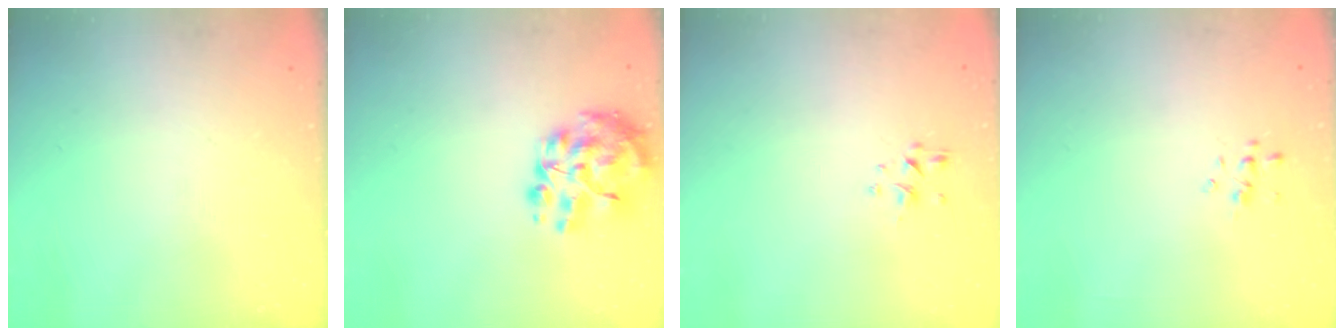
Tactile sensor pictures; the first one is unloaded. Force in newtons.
{"total": 12.1, "press": 11.7, "slide": 2.9}
{"total": 1.3, "press": 1.1, "slide": 0.6}
{"total": 3.2, "press": 3.1, "slide": 0.8}